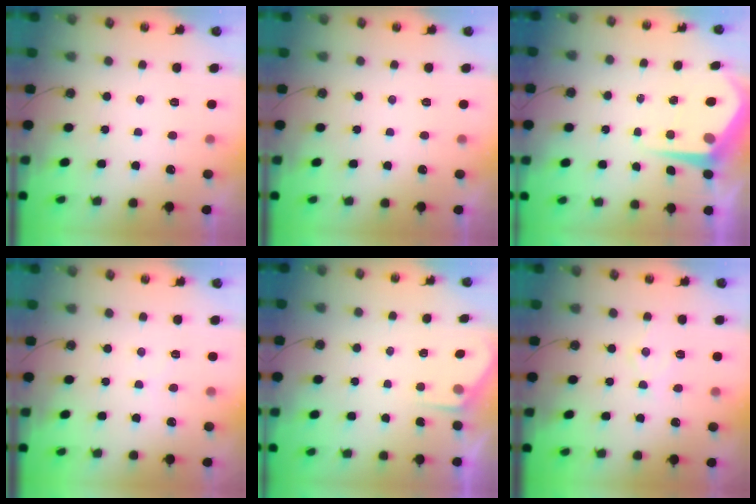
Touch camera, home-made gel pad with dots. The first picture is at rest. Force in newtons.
{"total": 0.0}
{"total": 7.0, "press": 7.0, "slide": 0.7}
{"total": 1.8, "press": 1.8, "slide": 0.4}
{"total": 2.2, "press": 2.2, "slide": 0.3}
{"total": 7.5, "press": 7.4, "slide": 0.5}